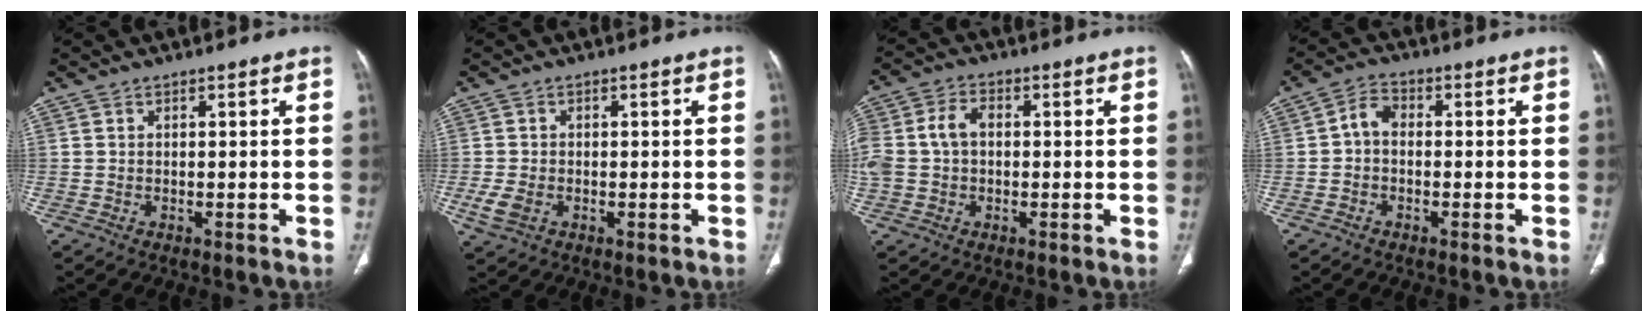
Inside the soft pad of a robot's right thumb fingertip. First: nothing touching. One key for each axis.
{"total": 3.6, "fx": -0.9, "fy": 2.5, "fz": 2.4, "tx": -0.057, "ty": 0.000, "tz": -0.012}
{"total": 9.6, "fx": 0.4, "fy": 7.0, "fz": 6.5, "tx": -0.152, "ty": 0.027, "tz": 0.009}
{"total": 3.7, "fx": -0.4, "fy": 2.6, "fz": 2.6, "tx": -0.040, "ty": 0.016, "tz": -0.017}